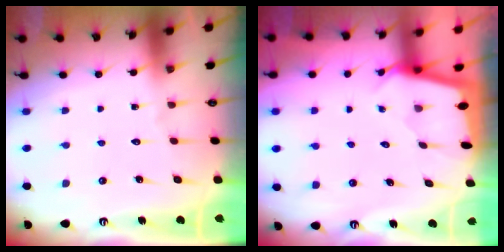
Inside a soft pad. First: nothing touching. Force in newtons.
{"total": 1.7, "press": 1.7, "slide": 0.2}